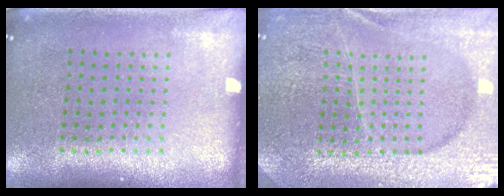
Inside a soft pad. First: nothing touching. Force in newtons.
{"total": 4.4, "press": 4.2, "slide": 1.4}